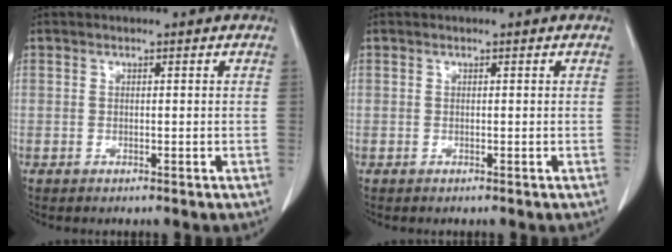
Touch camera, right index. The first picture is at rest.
{"total": 0.0}